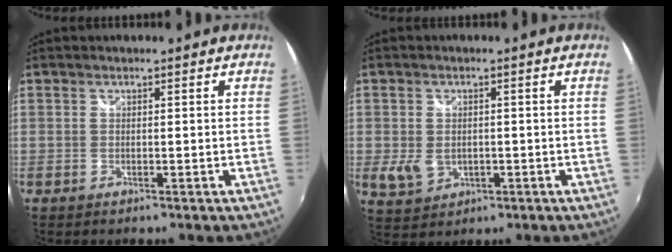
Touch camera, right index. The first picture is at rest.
{"total": 5.4, "force": [-0.8, 4.0, 3.6], "torque": [-0.078, -0.005, -0.007]}